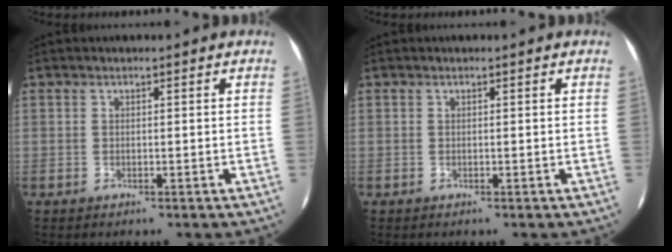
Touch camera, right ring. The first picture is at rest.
{"total": 0.0}